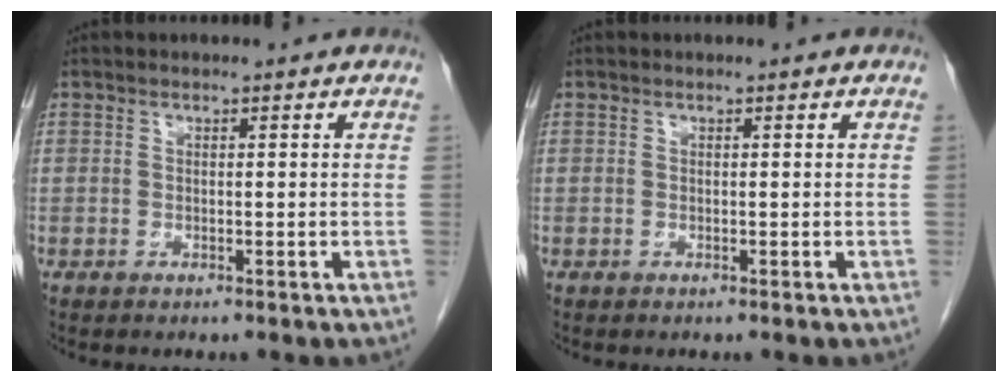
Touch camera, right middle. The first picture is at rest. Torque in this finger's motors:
{"motor_torque": [0.00, 0.00, 0.00, -0.01]}